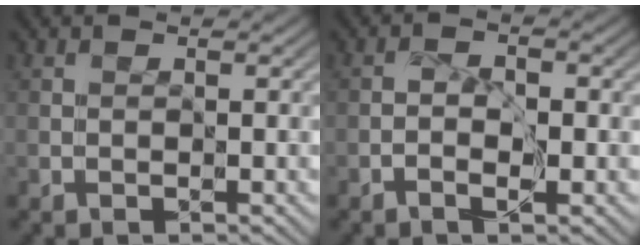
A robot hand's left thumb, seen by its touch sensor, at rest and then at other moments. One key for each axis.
{"total": 1.7, "fx": -0.7, "fy": 0.8, "fz": 1.3, "tx": -0.021, "ty": 0.001, "tz": -0.014}